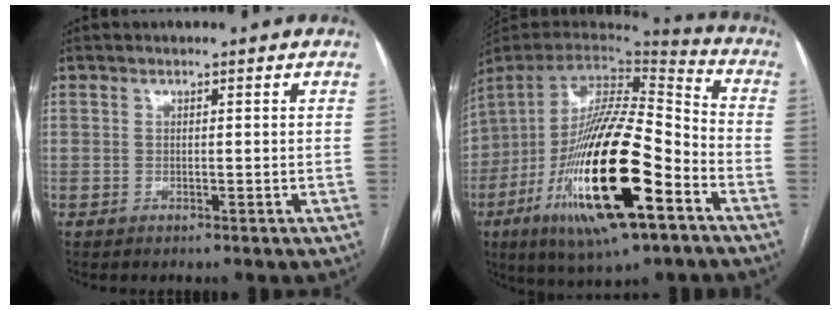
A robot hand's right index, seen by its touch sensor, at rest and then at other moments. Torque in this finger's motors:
{"motor_torque": [1.11, -0.99, 0.12, -0.03]}